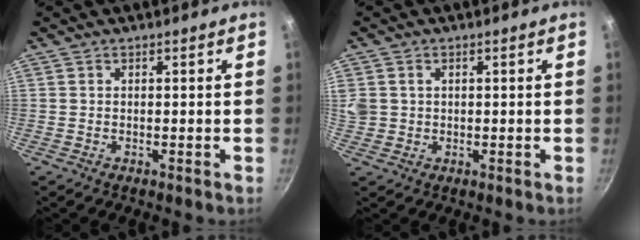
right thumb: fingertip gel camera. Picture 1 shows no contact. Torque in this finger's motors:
{"motor_torque": [-0.06, -0.31, -0.02, 0.42, 0.03]}